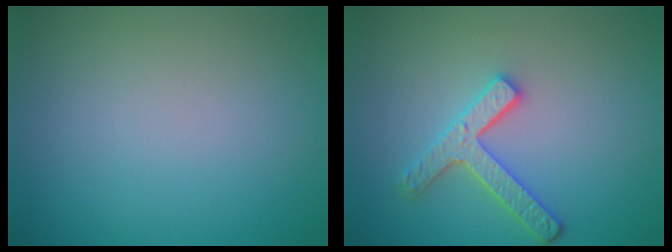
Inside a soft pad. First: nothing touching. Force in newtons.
{"total": 3.4, "press": 3.1, "slide": 1.4}